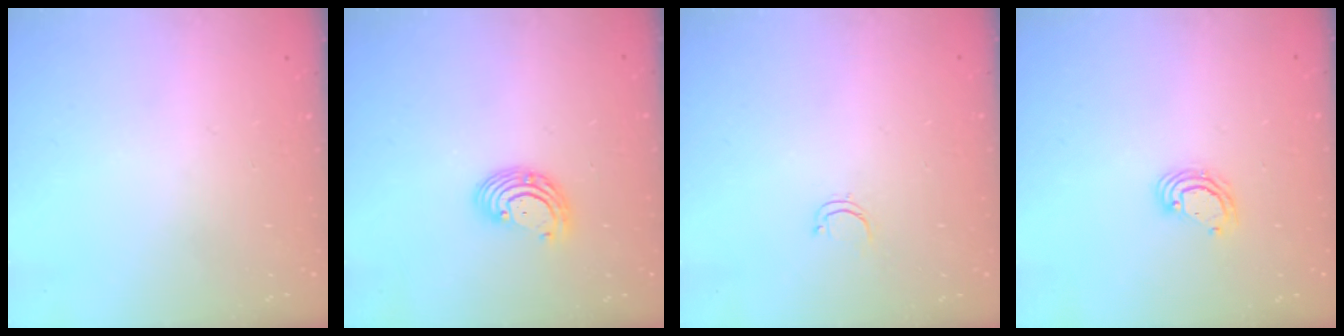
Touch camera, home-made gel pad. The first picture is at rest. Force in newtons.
{"total": 5.8, "press": 5.8, "slide": 0.7}
{"total": 3.5, "press": 3.5, "slide": 0.5}
{"total": 4.5, "press": 4.5, "slide": 0.1}